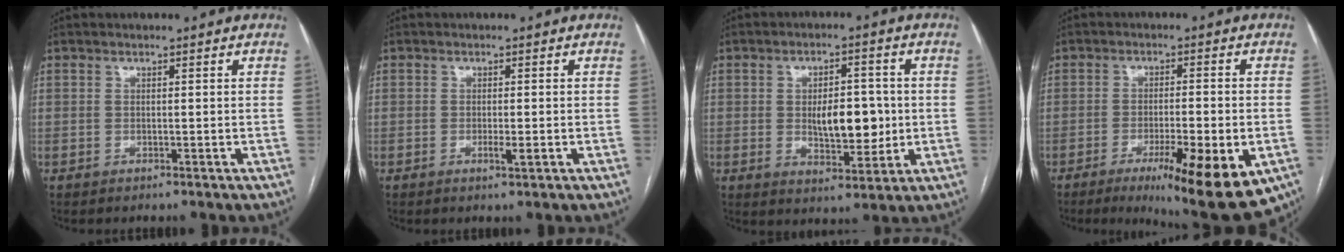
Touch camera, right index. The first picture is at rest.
{"total": 1.7, "force": [-0.6, 0.2, 1.5], "torque": [-0.026, -0.002, -0.009]}
{"total": 8.6, "force": [-0.2, 3.8, 7.7], "torque": [-0.119, 0.001, 0.004]}
{"total": 14.7, "force": [-7.0, 2.7, 12.7], "torque": [-0.137, -0.018, -0.095]}